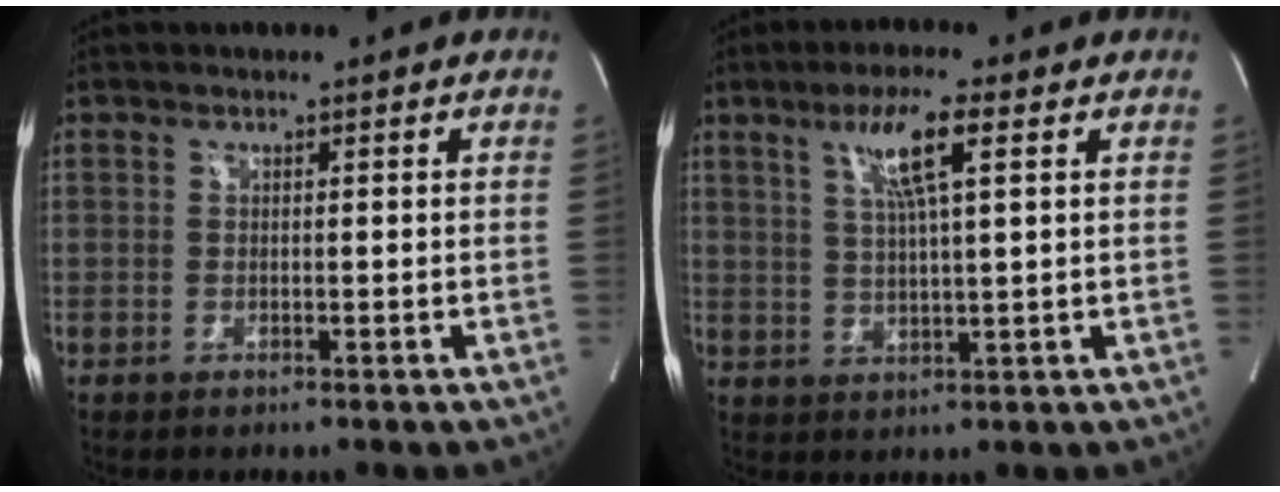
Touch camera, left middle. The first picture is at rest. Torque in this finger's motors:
{"motor_torque": [0.19, -0.16, 0.08, 0.10]}